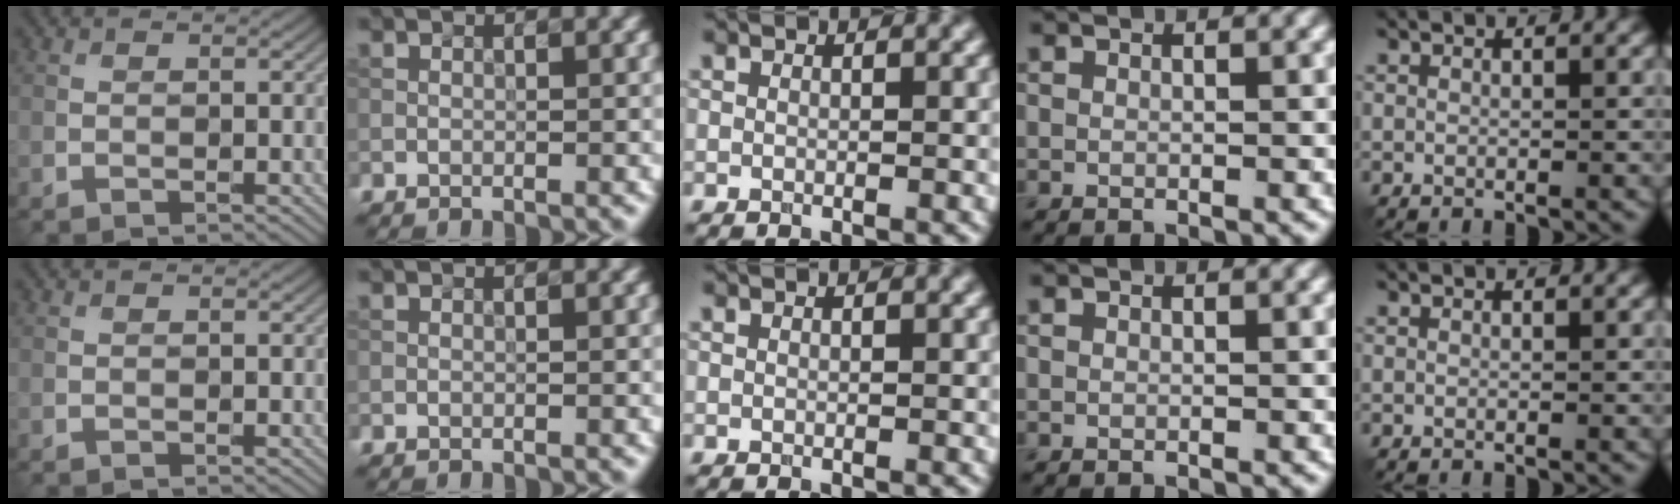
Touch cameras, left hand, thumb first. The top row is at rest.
{}